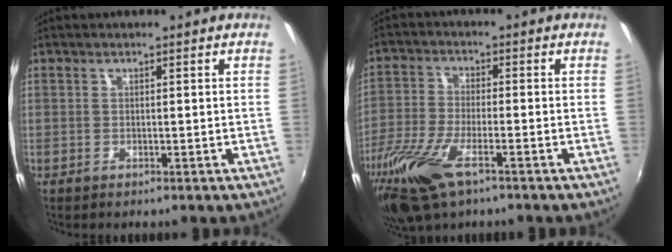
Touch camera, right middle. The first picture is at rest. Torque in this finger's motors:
{"motor_torque": [1.19, -0.95, 0.32, 0.21]}